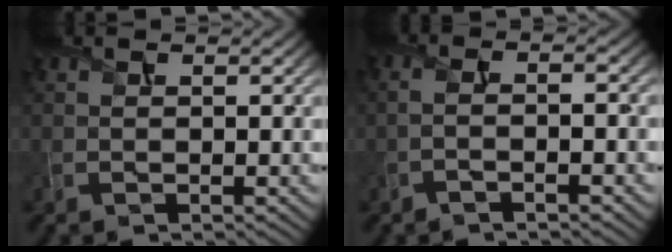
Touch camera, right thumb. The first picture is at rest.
{"total": 2.6, "force": [-1.4, 0.5, 2.2], "torque": [-0.041, 0.005, -0.037]}